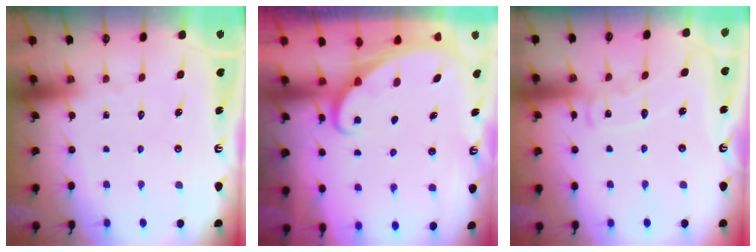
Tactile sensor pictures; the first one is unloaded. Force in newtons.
{"total": 1.9, "press": 1.9, "slide": 0.2}
{"total": 7.6, "press": 7.6, "slide": 0.3}